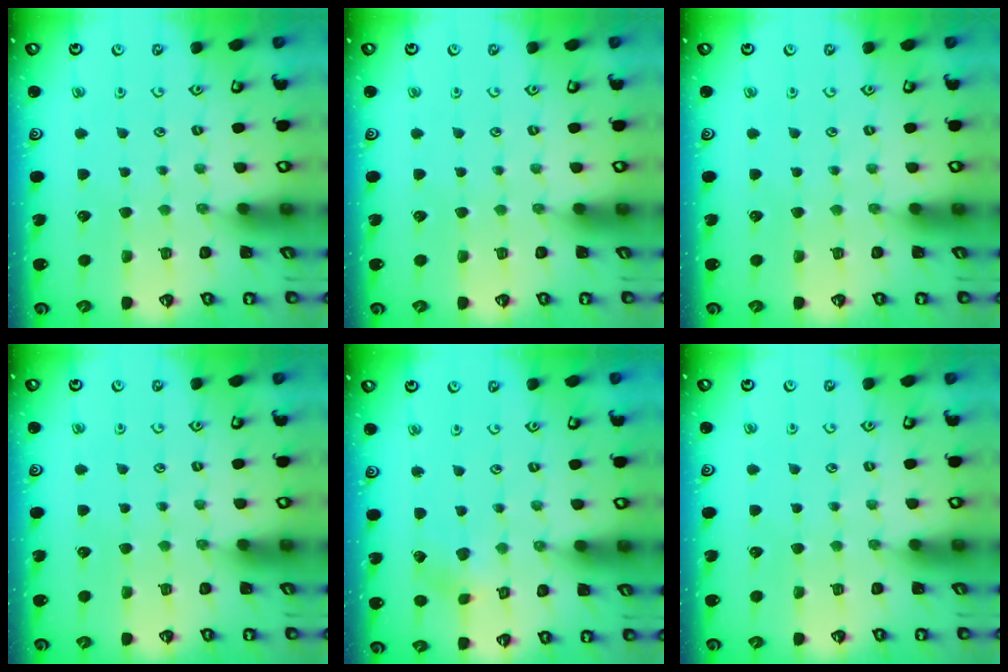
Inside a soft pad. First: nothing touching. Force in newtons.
{"total": 0.0}
{"total": 0.0}
{"total": 0.0}
{"total": 2.9, "press": 2.9, "slide": 0.3}
{"total": 0.0}